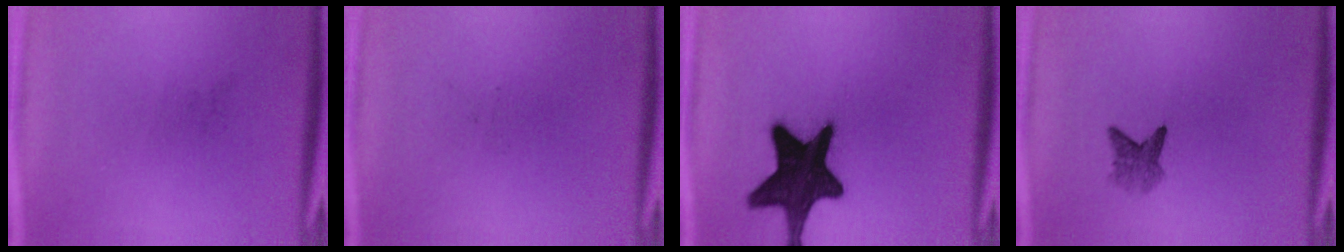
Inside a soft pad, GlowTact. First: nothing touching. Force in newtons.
{"total": 0.0}
{"total": 17.4}
{"total": 2.6}